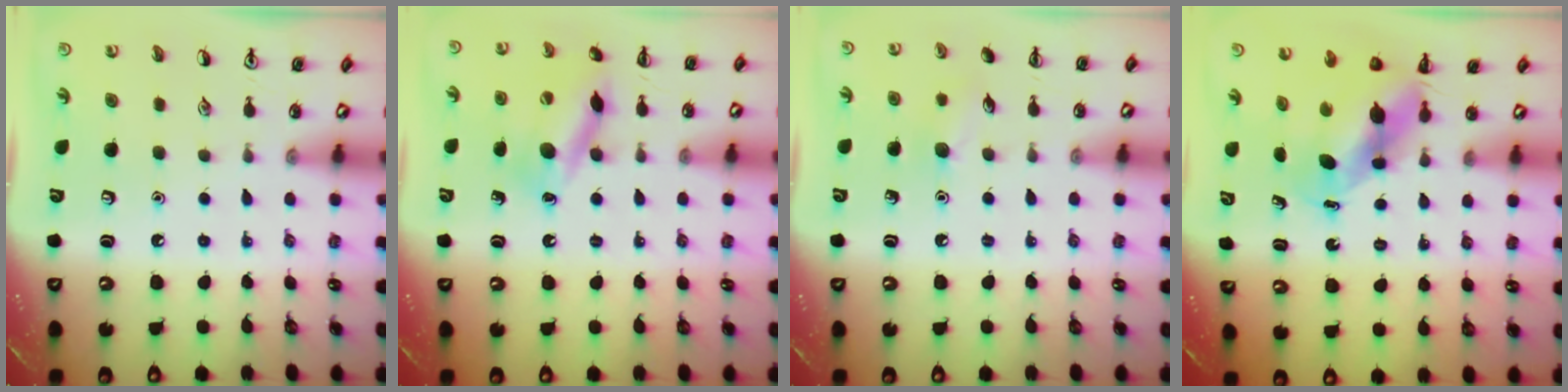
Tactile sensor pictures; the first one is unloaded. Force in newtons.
{"total": 14.0, "press": 13.8, "slide": 2.3}
{"total": 7.0, "press": 6.7, "slide": 2.0}
{"total": 7.3, "press": 7.2, "slide": 1.0}